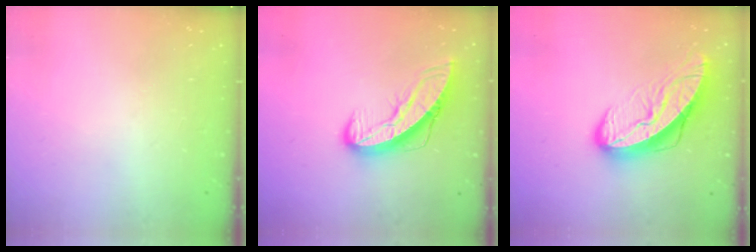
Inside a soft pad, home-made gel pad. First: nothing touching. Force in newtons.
{"total": 10.2, "press": 10.1, "slide": 1.1}
{"total": 14.1, "press": 14.0, "slide": 1.3}